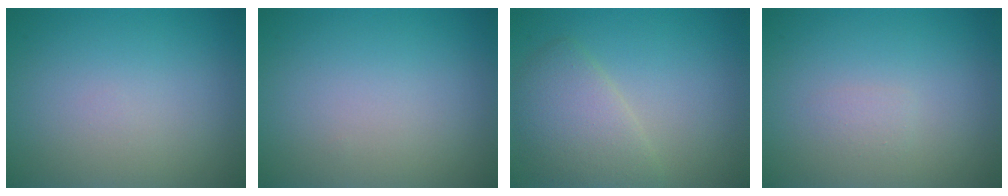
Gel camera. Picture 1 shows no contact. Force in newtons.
{"total": 0.0}
{"total": 4.0, "press": 4.0, "slide": 0.2}
{"total": 0.7, "press": 0.7, "slide": 0.1}